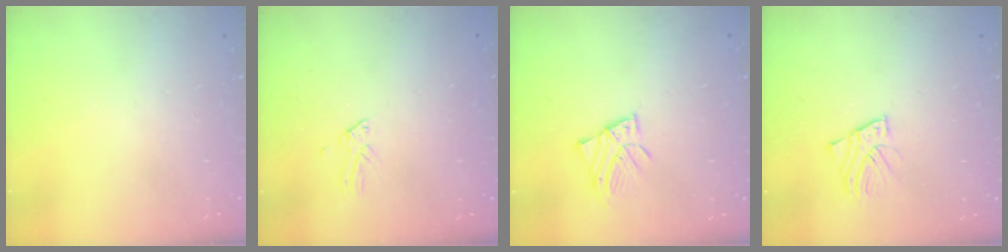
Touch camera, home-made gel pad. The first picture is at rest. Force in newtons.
{"total": 0.0}
{"total": 2.9, "press": 2.9, "slide": 0.2}
{"total": 3.0, "press": 2.9, "slide": 0.3}